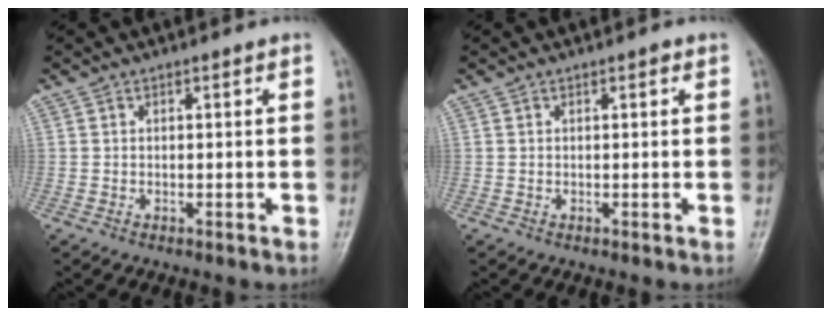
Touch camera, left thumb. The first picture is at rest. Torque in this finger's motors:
{"motor_torque": [0.11, 0.02, -0.08, 0.00, 0.00]}